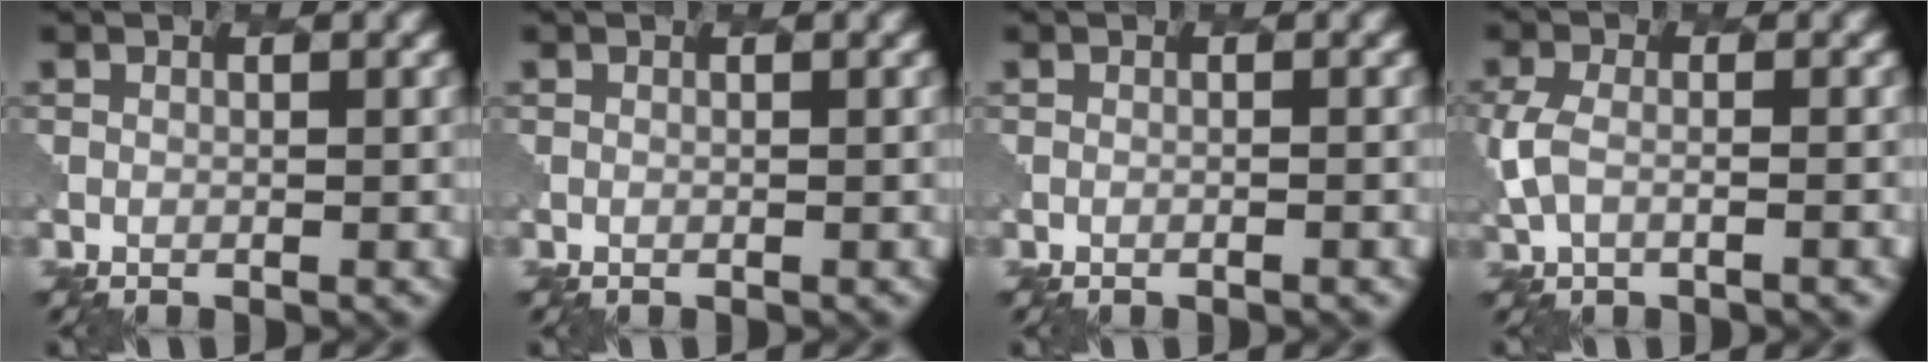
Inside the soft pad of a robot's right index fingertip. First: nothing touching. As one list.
[{"total": 0.0}, {"total": 0.0}, {"total": 2.6, "force": [-0.4, 1.1, 2.4], "torque": [-0.065, -0.002, -0.016]}]